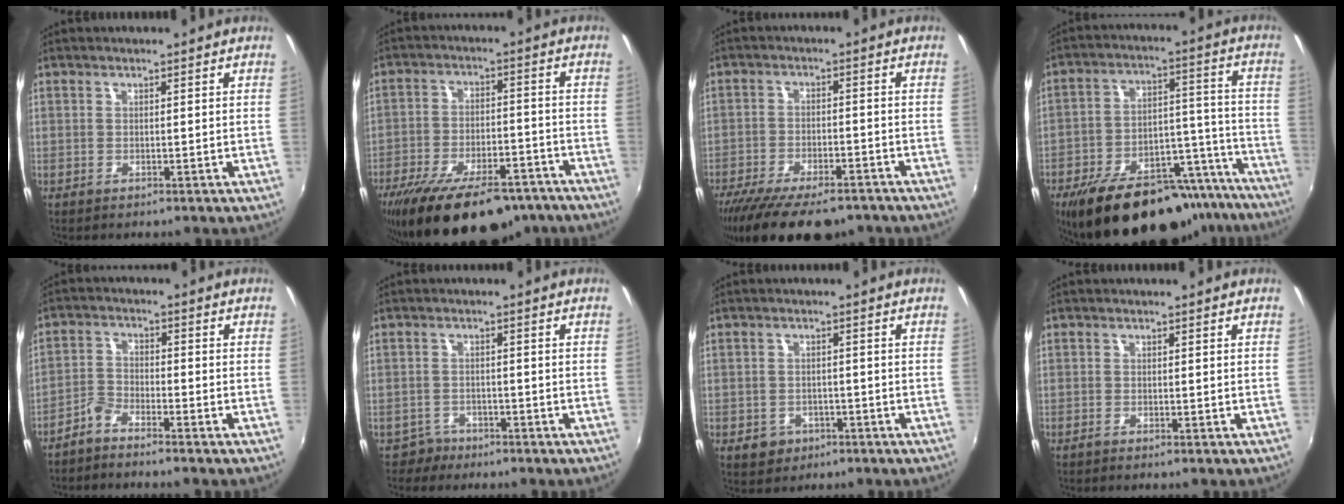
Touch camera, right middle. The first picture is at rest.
{"total": 21.1, "force": [-15.8, 7.7, 11.6], "torque": [-0.216, -0.028, -0.227]}
{"total": 16.8, "force": [-12.9, 5.8, 9.0], "torque": [-0.189, -0.043, -0.197]}
{"total": 27.2, "force": [-21.4, 10.6, 13.1], "torque": [-0.219, 0.022, -0.276]}
{"total": 3.1, "force": [-2.7, 0.7, 1.2], "torque": [-0.042, 0.008, -0.058]}
{"total": 2.8, "force": [-2.1, 1.9, -0.3], "torque": [-0.002, 0.008, -0.036]}
{"total": 4.8, "force": [-2.2, 4.0, 1.6], "torque": [-0.042, -0.001, -0.025]}
{"total": 0.6, "force": [-0.5, 0.0, 0.2], "torque": [-0.004, -0.003, -0.012]}